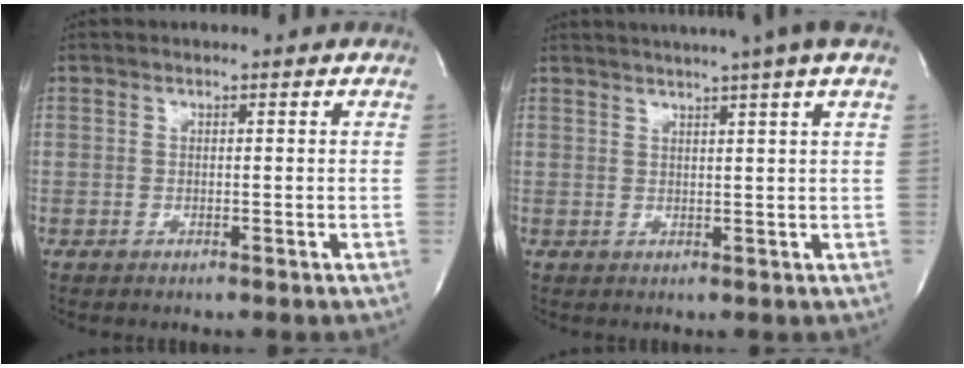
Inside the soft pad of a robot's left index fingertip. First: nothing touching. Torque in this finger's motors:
{"motor_torque": [0.83, -0.86, 0.26, 0.11]}